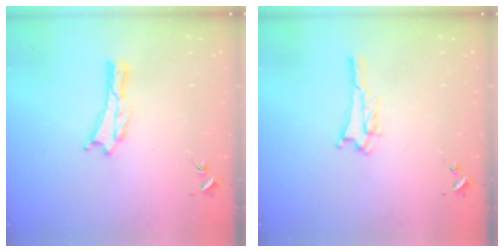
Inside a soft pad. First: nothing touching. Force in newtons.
{"total": 2.8, "press": 2.8, "slide": 0.3}